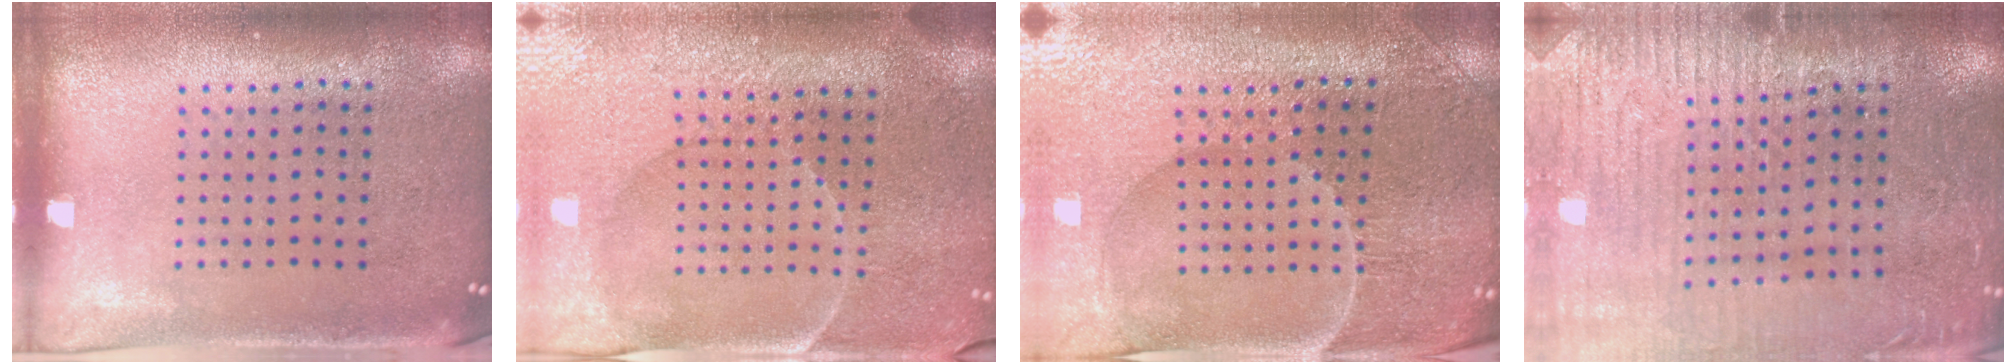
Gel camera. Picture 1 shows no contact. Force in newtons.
{"total": 3.7, "press": 3.4, "slide": 1.4}
{"total": 3.6, "press": 3.6, "slide": 0.2}
{"total": 3.1, "press": 3.1, "slide": 0.4}